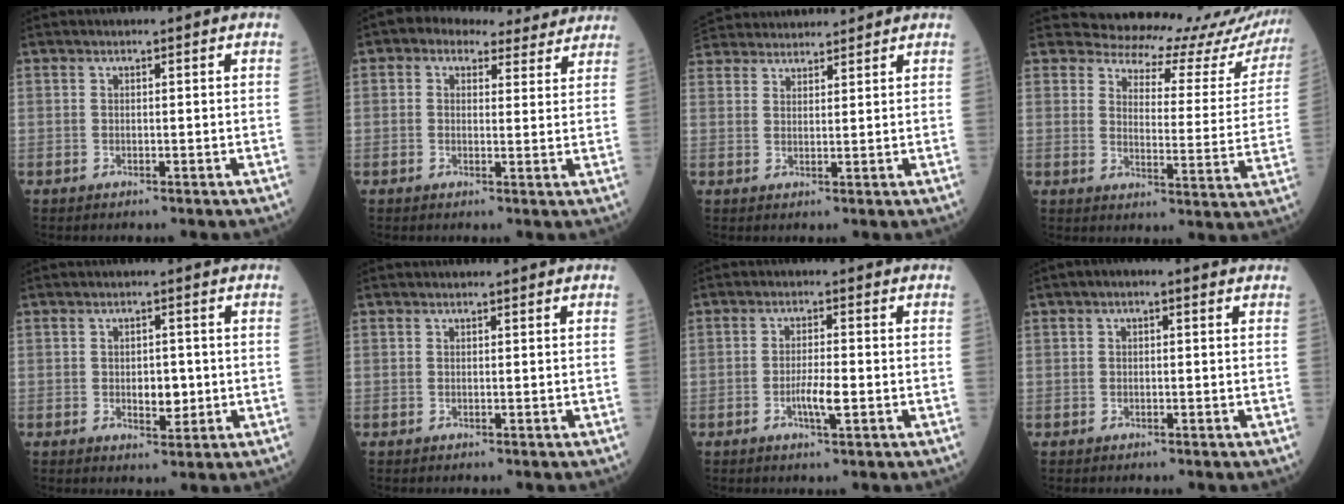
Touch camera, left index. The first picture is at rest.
{"total": 9.1, "force": [7.5, 4.4, 2.8], "torque": [-0.025, 0.032, 0.083]}
{"total": 12.3, "force": [11.5, 3.0, 3.1], "torque": [-0.065, 0.051, 0.192]}
{"total": 19.1, "force": [18.5, 4.7, 1.5], "torque": [0.015, -0.087, 0.183]}
{"total": 3.3, "force": [-0.3, 1.8, 2.8], "torque": [-0.040, 0.000, 0.000]}
{"total": 0.0}
{"total": 3.5, "force": [-1.1, 0.3, 3.3], "torque": [-0.065, -0.003, -0.020]}
{"total": 1.9, "force": [0.8, 0.6, 1.6], "torque": [-0.025, 0.013, 0.005]}